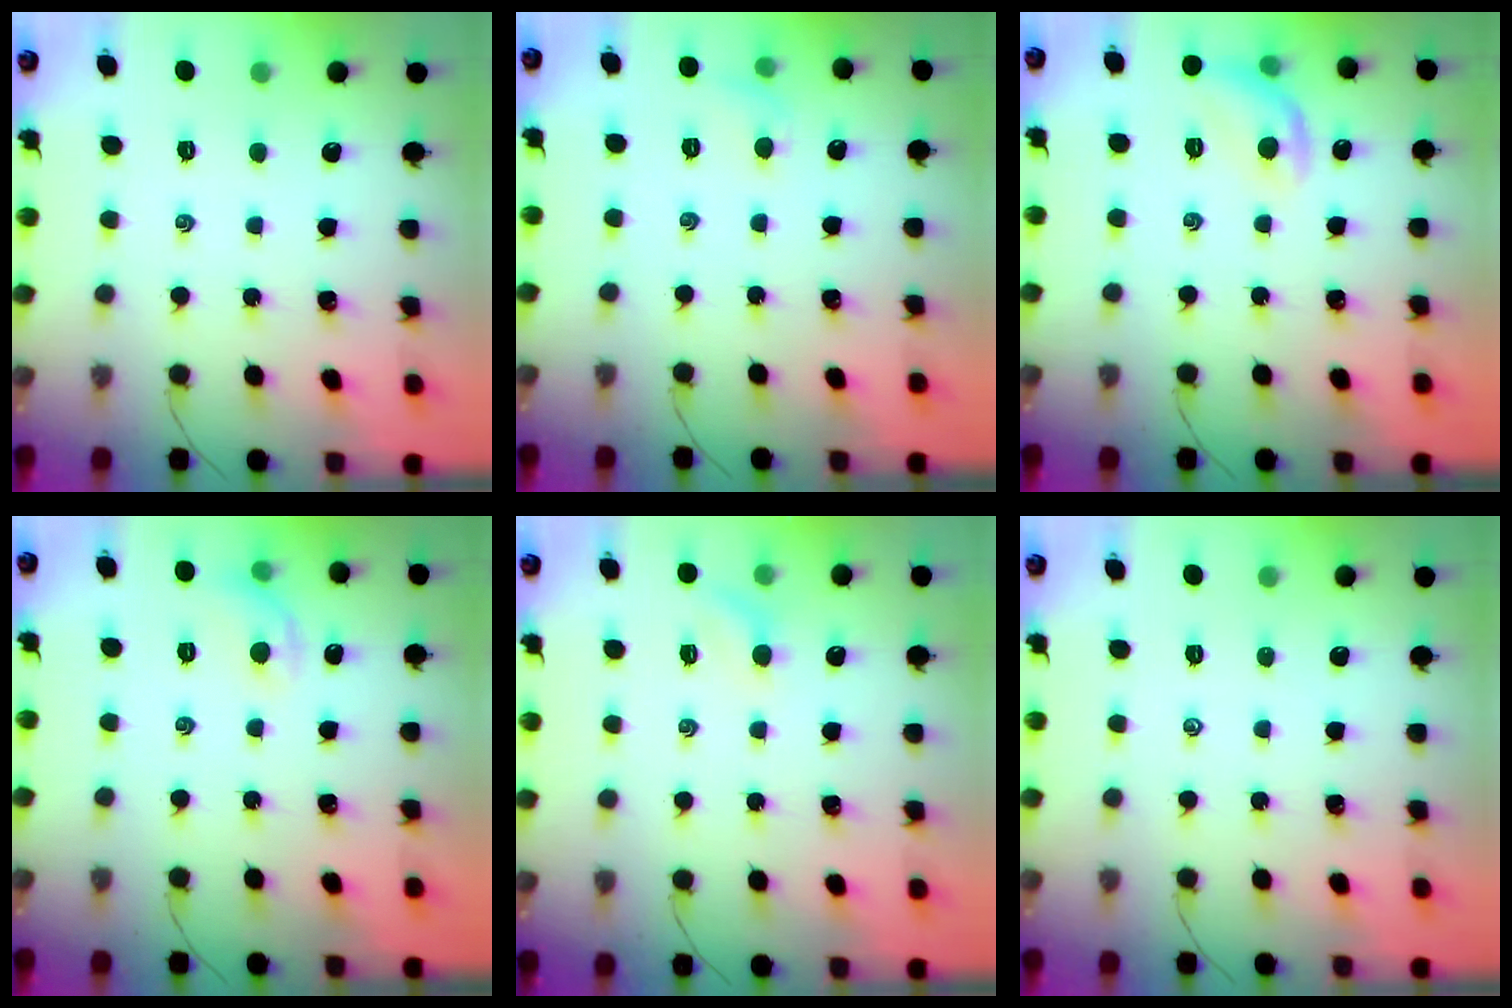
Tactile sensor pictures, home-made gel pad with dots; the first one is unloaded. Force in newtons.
{"total": 5.3, "press": 5.1, "slide": 1.5}
{"total": 9.6, "press": 9.6, "slide": 0.7}
{"total": 6.9, "press": 6.8, "slide": 0.9}
{"total": 4.9, "press": 4.8, "slide": 1.3}
{"total": 0.0}